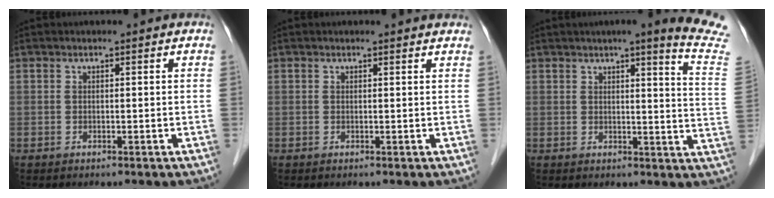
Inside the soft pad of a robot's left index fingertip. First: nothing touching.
{"total": 2.1, "force": [2.1, 0.4, 0.2], "torque": [-0.013, 0.003, 0.012]}
{"total": 12.4, "force": [10.4, -0.8, 6.7], "torque": [-0.076, -0.054, 0.094]}